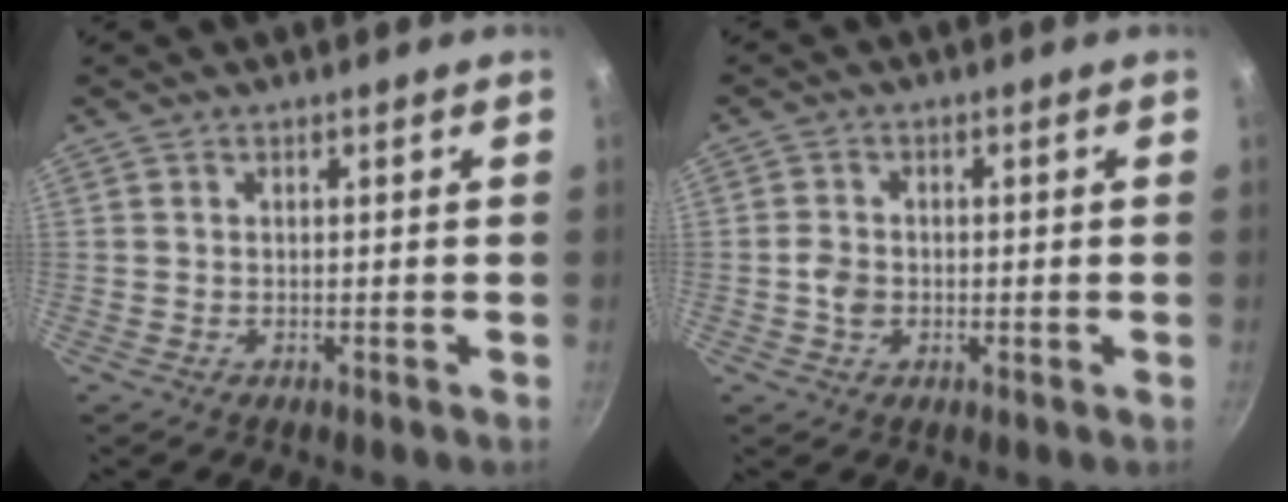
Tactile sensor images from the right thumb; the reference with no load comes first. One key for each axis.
{"total": 3.2, "fx": -0.6, "fy": 2.5, "fz": 1.9, "tx": -0.033, "ty": 0.011, "tz": -0.014}